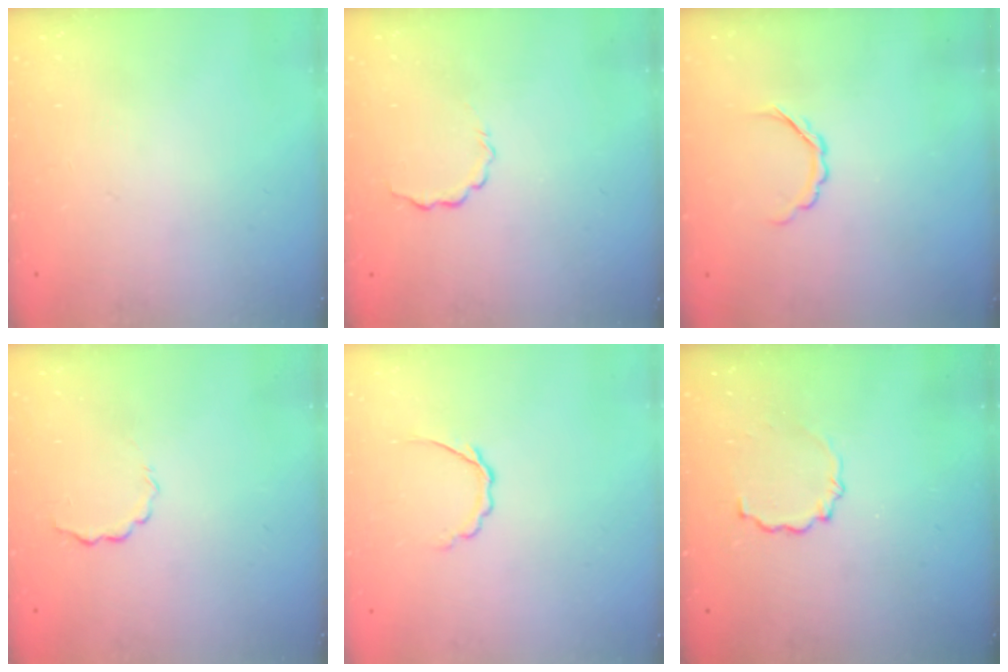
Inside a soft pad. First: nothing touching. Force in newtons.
{"total": 2.9, "press": 2.7, "slide": 0.9}
{"total": 2.7, "press": 2.6, "slide": 0.8}
{"total": 2.0, "press": 1.9, "slide": 0.7}
{"total": 2.8, "press": 2.7, "slide": 0.9}
{"total": 3.2, "press": 3.0, "slide": 1.2}